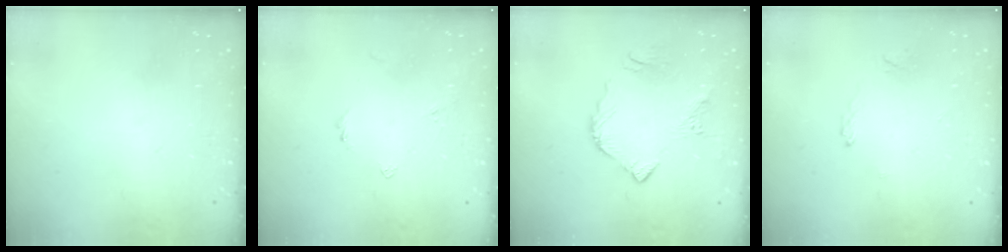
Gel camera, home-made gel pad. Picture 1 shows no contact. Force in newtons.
{"total": 2.8, "press": 2.7, "slide": 0.6}
{"total": 7.5, "press": 7.4, "slide": 0.7}
{"total": 1.7, "press": 1.7, "slide": 0.3}